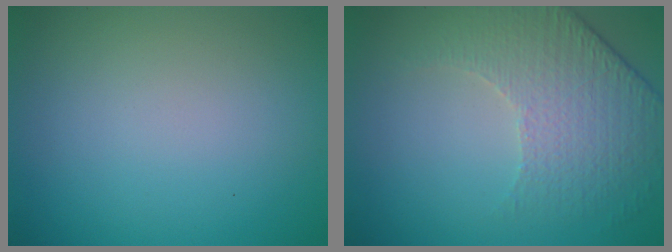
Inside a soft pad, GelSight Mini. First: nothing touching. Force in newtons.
{"total": 4.9, "press": 3.6, "slide": 3.3}